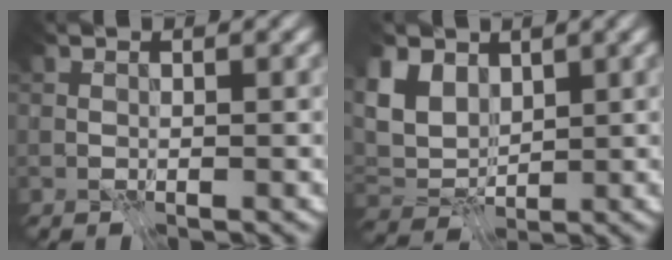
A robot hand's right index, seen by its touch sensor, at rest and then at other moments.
{"total": 3.7, "force": [1.9, 2.6, 1.9], "torque": [-0.050, -0.004, 0.031]}